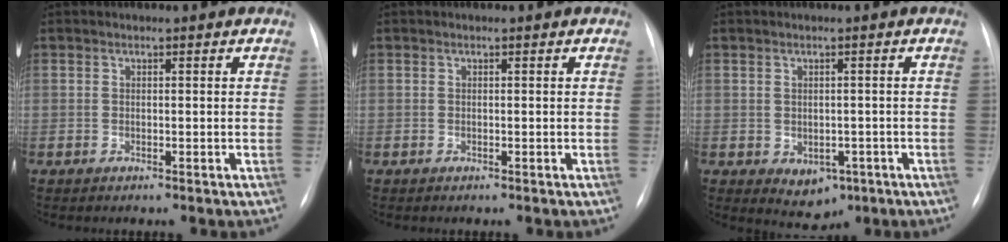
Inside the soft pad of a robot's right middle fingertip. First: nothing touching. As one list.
[{"total": 0.0}, {"total": 4.2, "force": [-1.4, 3.1, 2.4], "torque": [-0.030, 0.003, -0.002]}]